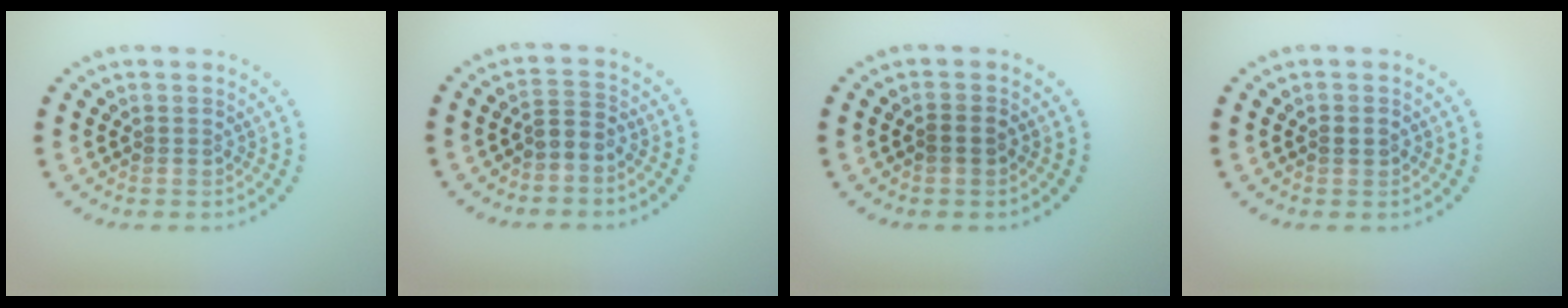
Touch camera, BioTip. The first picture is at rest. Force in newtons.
{"total": 1.9, "press": 1.3, "slide": 1.3}
{"total": 1.2, "press": 1.1, "slide": 0.4}
{"total": 1.1, "press": 1.0, "slide": 0.3}